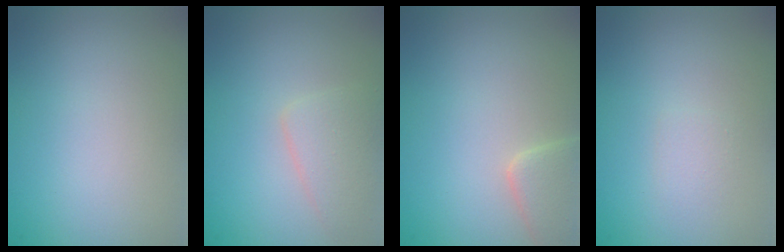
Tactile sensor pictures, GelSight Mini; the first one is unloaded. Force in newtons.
{"total": 2.4, "press": 2.4, "slide": 0.1}
{"total": 3.0, "press": 3.0, "slide": 0.2}
{"total": 0.8, "press": 0.8, "slide": 0.1}